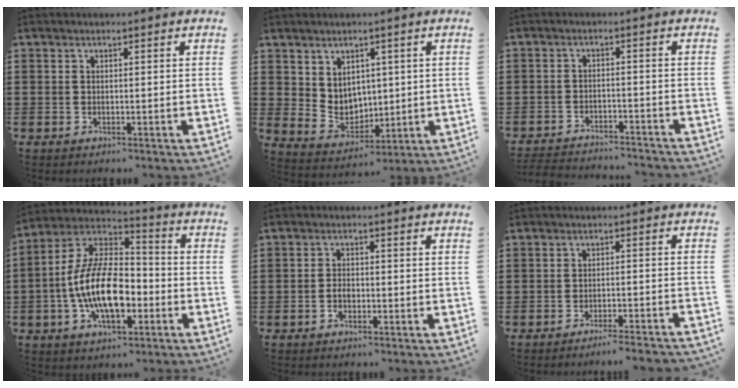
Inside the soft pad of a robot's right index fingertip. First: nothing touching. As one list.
[{"total": 5.0, "force": [2.7, 4.0, 1.2], "torque": [-0.038, -0.008, 0.052]}, {"total": 3.2, "force": [-3.2, 0.0, 0.1], "torque": [-0.008, -0.004, -0.068]}, {"total": 14.1, "force": [-4.2, 6.9, 11.6], "torque": [-0.256, 0.000, -0.080]}, {"total": 2.0, "force": [-0.9, 1.1, 1.5], "torque": [-0.030, 0.002, -0.018]}, {"total": 2.9, "force": [-2.7, -0.6, 1.1], "torque": [-0.019, -0.007, -0.053]}]